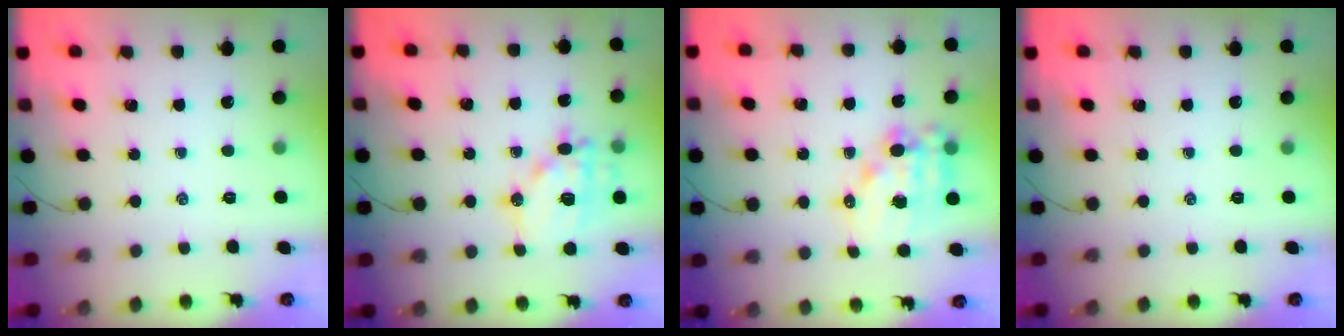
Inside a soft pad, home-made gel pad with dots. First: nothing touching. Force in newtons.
{"total": 14.4, "press": 14.1, "slide": 3.0}
{"total": 13.4, "press": 13.0, "slide": 3.3}
{"total": 0.0}